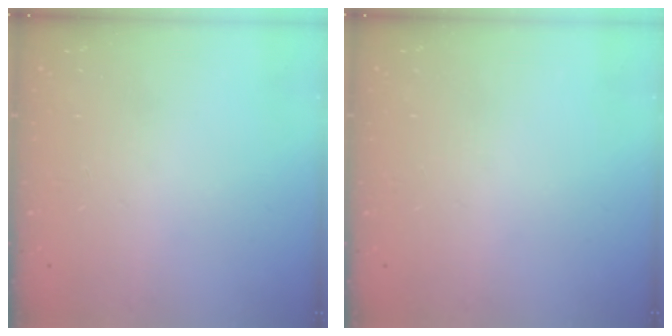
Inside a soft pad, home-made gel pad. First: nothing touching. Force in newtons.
{"total": 0.0}